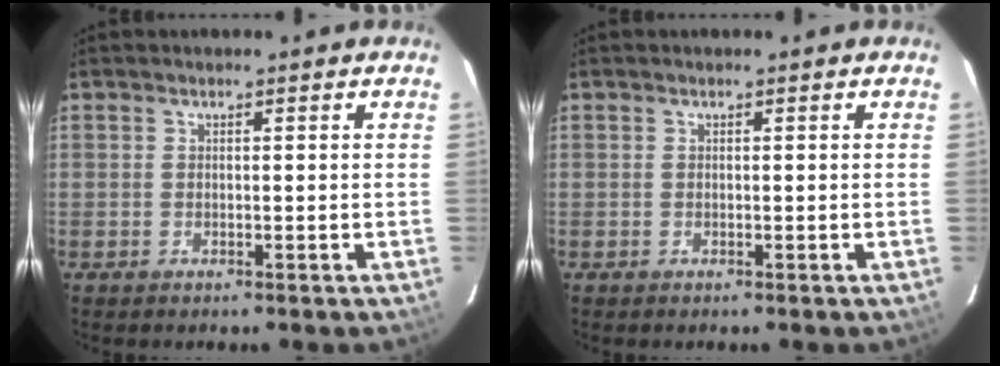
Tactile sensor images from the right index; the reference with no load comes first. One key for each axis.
{"total": 0.0}